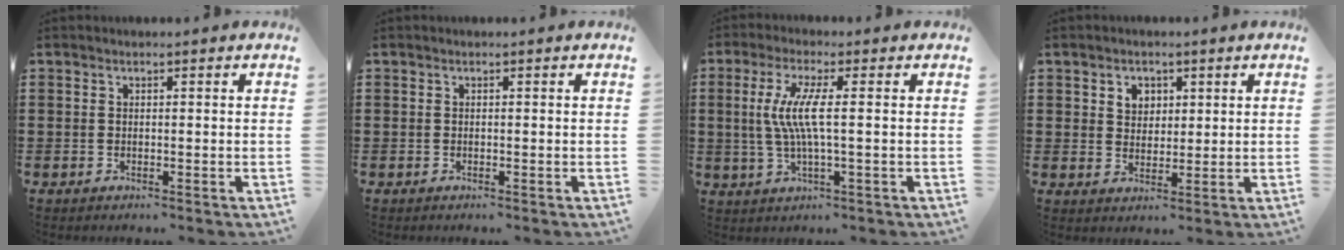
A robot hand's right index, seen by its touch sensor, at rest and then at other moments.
{"total": 0.0}
{"total": 6.7, "force": [0.3, 0.4, 6.7], "torque": [-0.147, -0.014, -0.005]}
{"total": 3.2, "force": [1.6, 2.6, 0.9], "torque": [-0.028, 0.011, 0.028]}